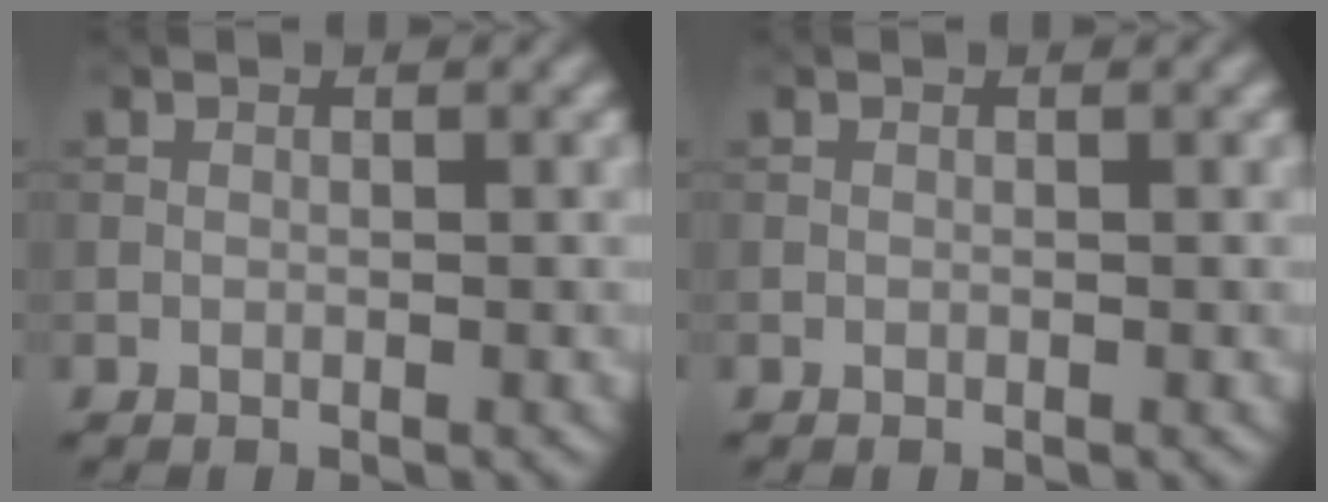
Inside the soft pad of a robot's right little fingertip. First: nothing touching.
{"total": 0.0}